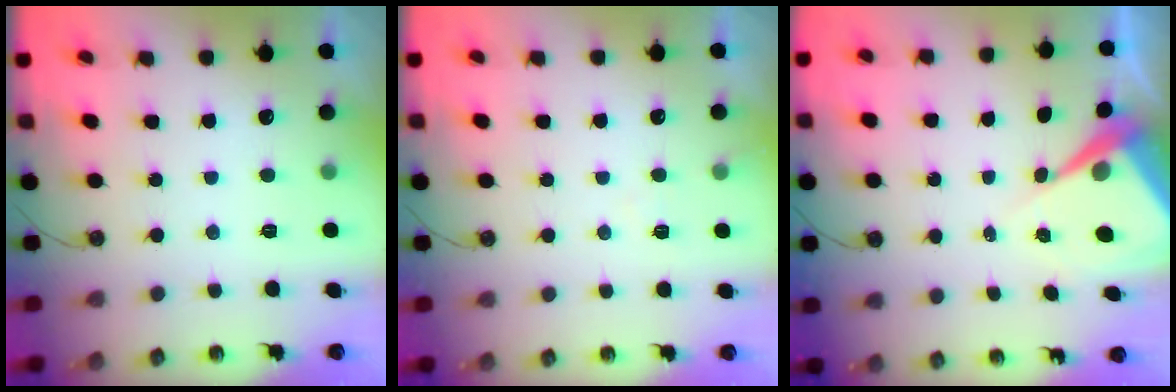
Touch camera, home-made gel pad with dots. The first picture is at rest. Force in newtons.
{"total": 3.8, "press": 3.7, "slide": 0.5}
{"total": 8.2, "press": 8.2, "slide": 0.8}